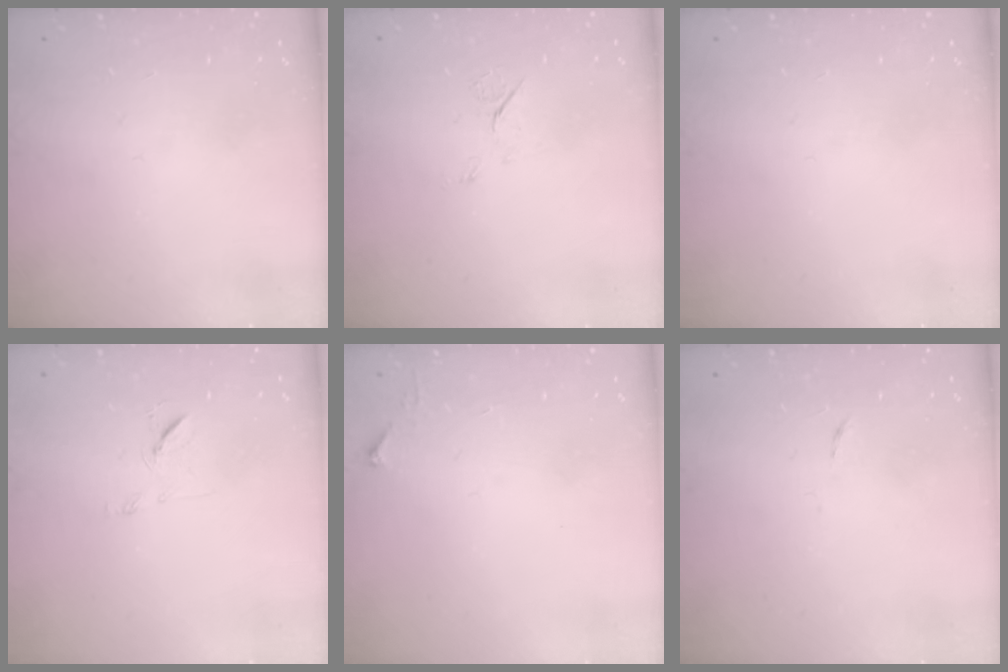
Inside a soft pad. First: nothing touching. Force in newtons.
{"total": 6.0, "press": 6.0, "slide": 0.8}
{"total": 0.0}
{"total": 7.2, "press": 7.2, "slide": 0.8}
{"total": 3.1, "press": 3.1, "slide": 0.4}
{"total": 2.6, "press": 2.6, "slide": 0.4}